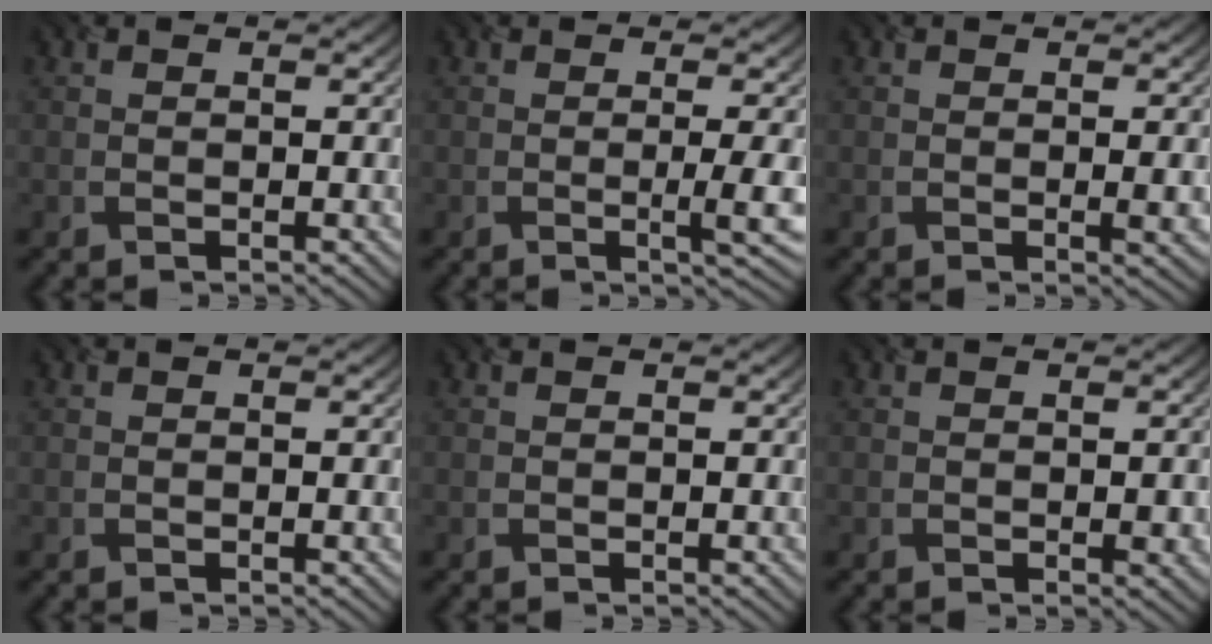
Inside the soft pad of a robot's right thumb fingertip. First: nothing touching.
{"total": 3.1, "force": [-0.2, 0.3, 3.1], "torque": [-0.057, 0.001, -0.005]}
{"total": 1.3, "force": [0.0, 0.1, 1.3], "torque": [-0.023, -0.003, -0.001]}
{"total": 0.0}
{"total": 0.0}
{"total": 1.0, "force": [-0.1, 0.6, 0.8], "torque": [-0.010, -0.005, 0.001]}